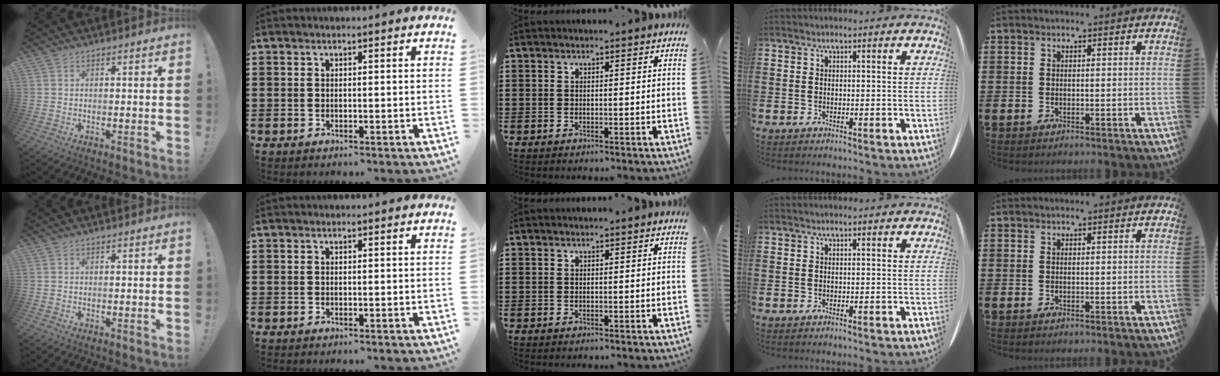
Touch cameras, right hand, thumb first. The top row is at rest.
{}